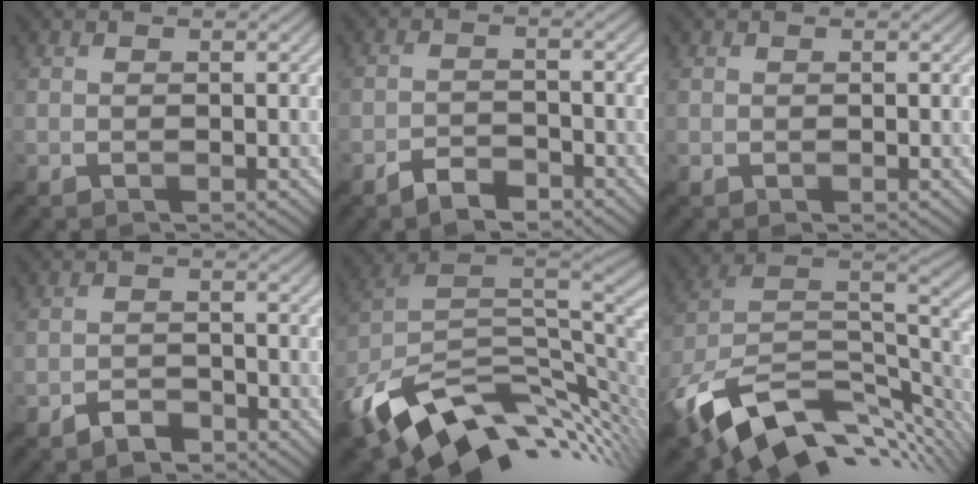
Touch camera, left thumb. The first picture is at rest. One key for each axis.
{"total": 3.3, "fx": -2.8, "fy": 1.0, "fz": 1.4, "tx": -0.022, "ty": 0.001, "tz": -0.059}
{"total": 0.0}
{"total": 2.5, "fx": -2.2, "fy": 0.9, "fz": 0.7, "tx": -0.006, "ty": 0.003, "tz": -0.046}
{"total": 15.4, "fx": -4.2, "fy": 9.5, "fz": 11.4, "tx": -0.250, "ty": -0.031, "tz": -0.057}
{"total": 15.3, "fx": -6.0, "fy": 8.9, "fz": 10.9, "tx": -0.238, "ty": -0.020, "tz": -0.096}